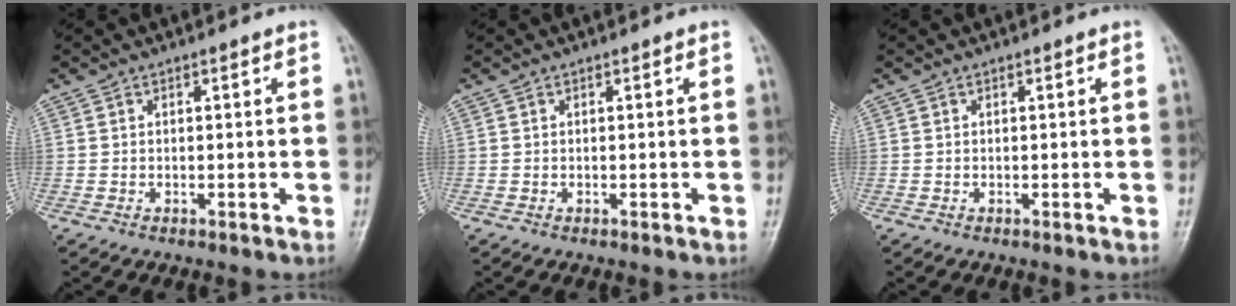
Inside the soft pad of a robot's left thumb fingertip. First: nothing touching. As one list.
[{"total": 0.0}, {"total": 0.0}]